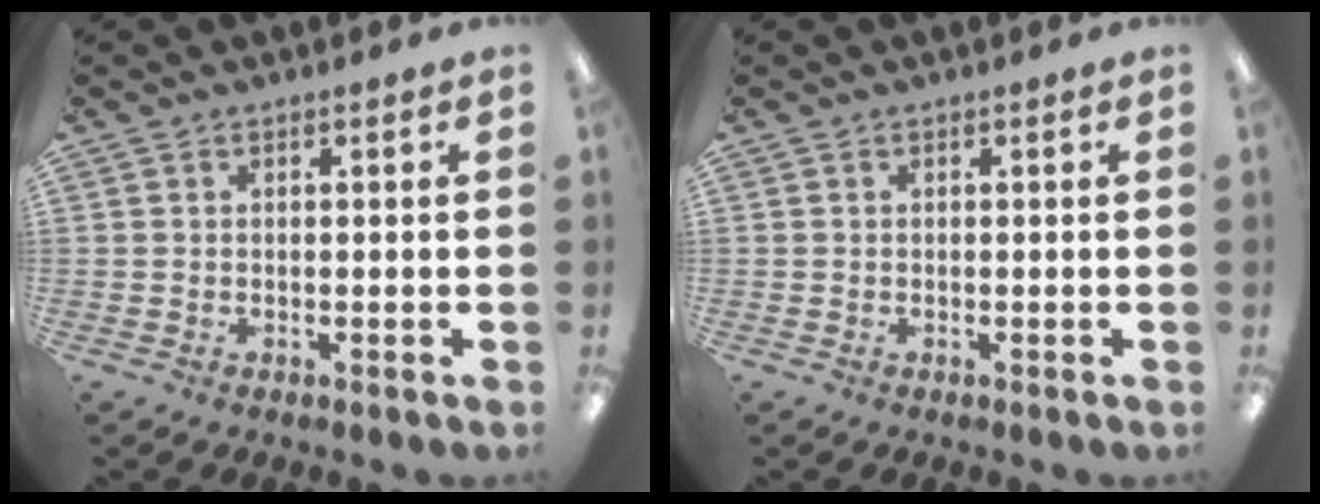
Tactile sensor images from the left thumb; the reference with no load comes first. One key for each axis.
{"total": 0.0}